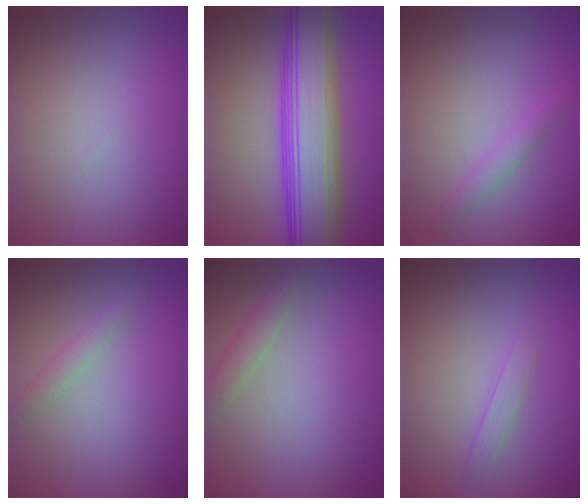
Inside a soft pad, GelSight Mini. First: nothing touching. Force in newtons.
{"total": 10.1, "press": 10.1, "slide": 0.1}
{"total": 1.3, "press": 1.3, "slide": 0.0}
{"total": 1.3, "press": 1.3, "slide": 0.1}
{"total": 1.8, "press": 1.8, "slide": 0.1}
{"total": 1.1, "press": 1.1, "slide": 0.1}